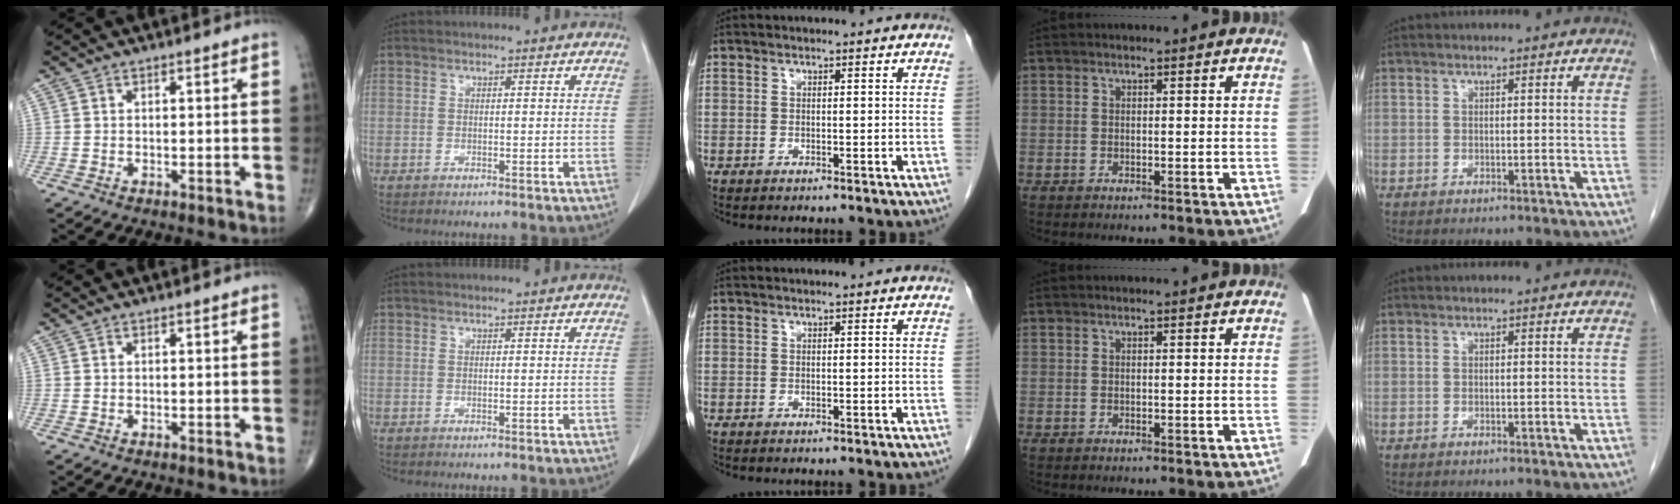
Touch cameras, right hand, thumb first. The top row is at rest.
{}